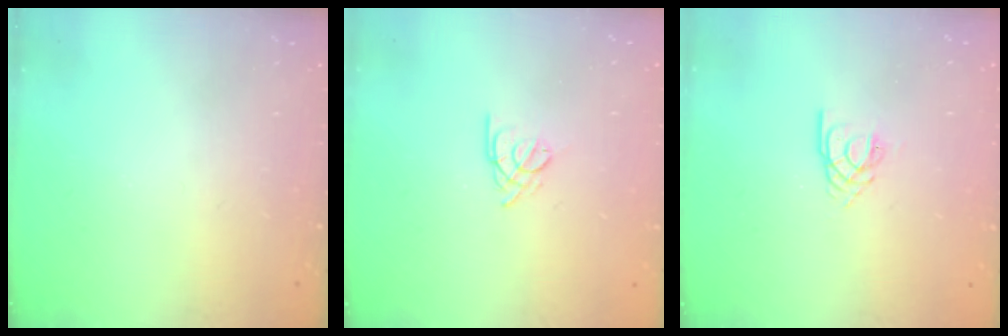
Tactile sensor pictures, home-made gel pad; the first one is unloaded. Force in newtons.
{"total": 2.5, "press": 2.5, "slide": 0.7}
{"total": 2.6, "press": 2.6, "slide": 0.3}